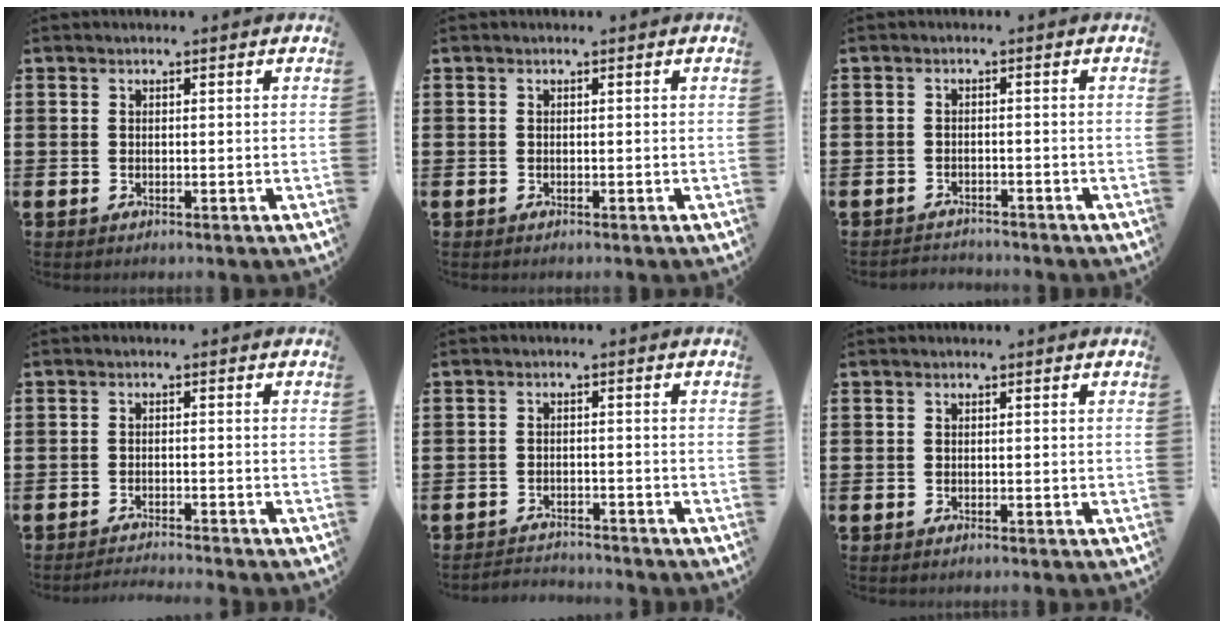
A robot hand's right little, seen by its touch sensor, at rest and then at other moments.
{"total": 0.0}
{"total": 1.5, "force": [-1.5, 0.0, -0.2], "torque": [-0.001, 0.004, -0.033]}
{"total": 1.5, "force": [-1.5, -0.2, 0.1], "torque": [-0.004, 0.003, -0.030]}
{"total": 2.1, "force": [-2.1, 0.1, -0.3], "torque": [-0.003, 0.003, -0.047]}
{"total": 0.0}